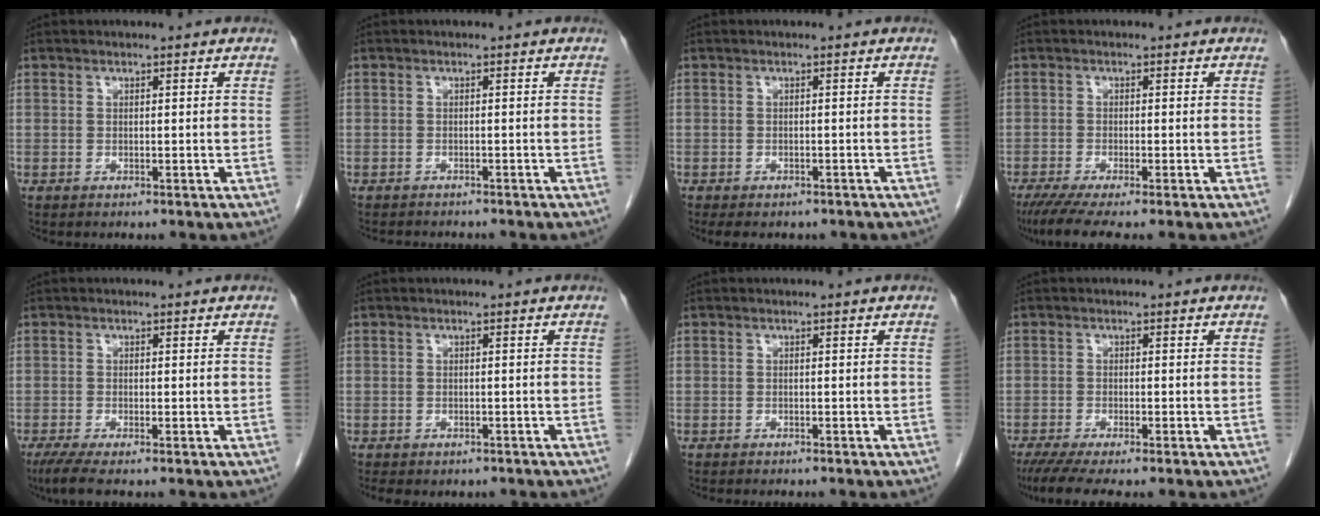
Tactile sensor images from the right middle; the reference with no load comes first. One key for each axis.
{"total": 4.1, "fx": -3.8, "fy": 0.9, "fz": 1.3, "tx": -0.018, "ty": -0.007, "tz": -0.049}
{"total": 6.7, "fx": -5.4, "fy": 2.8, "fz": 2.7, "tx": -0.029, "ty": 0.000, "tz": -0.059}
{"total": 6.2, "fx": -4.7, "fy": 0.1, "fz": 3.9, "tx": -0.059, "ty": -0.016, "tz": -0.079}
{"total": 3.4, "fx": -2.4, "fy": 0.1, "fz": 2.4, "tx": -0.048, "ty": -0.011, "tz": -0.047}
{"total": 4.8, "fx": -4.0, "fy": 2.1, "fz": 1.8, "tx": -0.024, "ty": -0.002, "tz": -0.046}
{"total": 4.0, "fx": -3.5, "fy": 0.8, "fz": 1.8, "tx": -0.026, "ty": -0.008, "tz": -0.041}
{"total": 6.8, "fx": -5.6, "fy": 0.4, "fz": 4.0, "tx": -0.056, "ty": -0.015, "tz": -0.089}